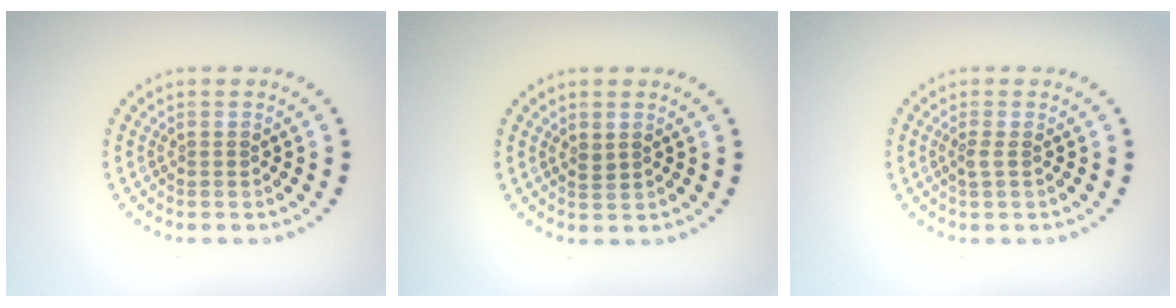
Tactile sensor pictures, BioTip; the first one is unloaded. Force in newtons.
{"total": 0.7, "press": 0.7, "slide": 0.3}
{"total": 1.0, "press": 0.8, "slide": 0.6}